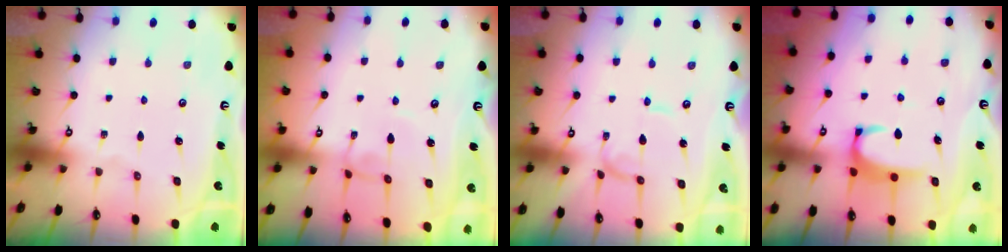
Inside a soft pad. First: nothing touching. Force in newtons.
{"total": 2.9, "press": 2.9, "slide": 0.2}
{"total": 0.6, "press": 0.6, "slide": 0.1}
{"total": 2.5, "press": 2.5, "slide": 0.5}